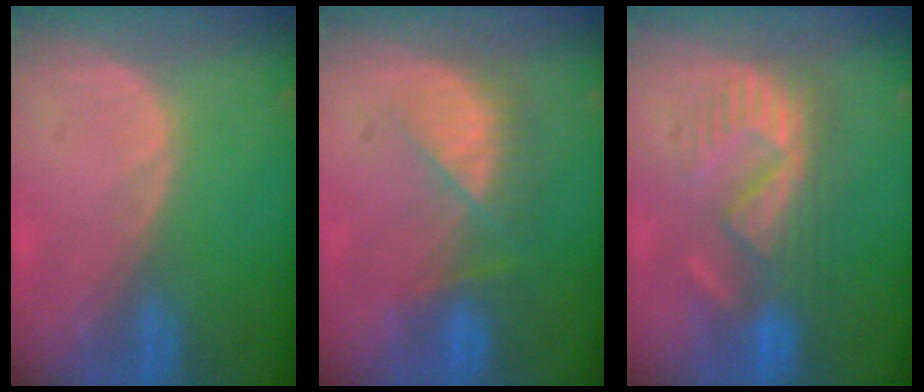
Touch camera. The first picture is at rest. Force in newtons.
{"total": 7.5, "press": 6.7, "slide": 3.4}
{"total": 8.7, "press": 8.4, "slide": 2.1}